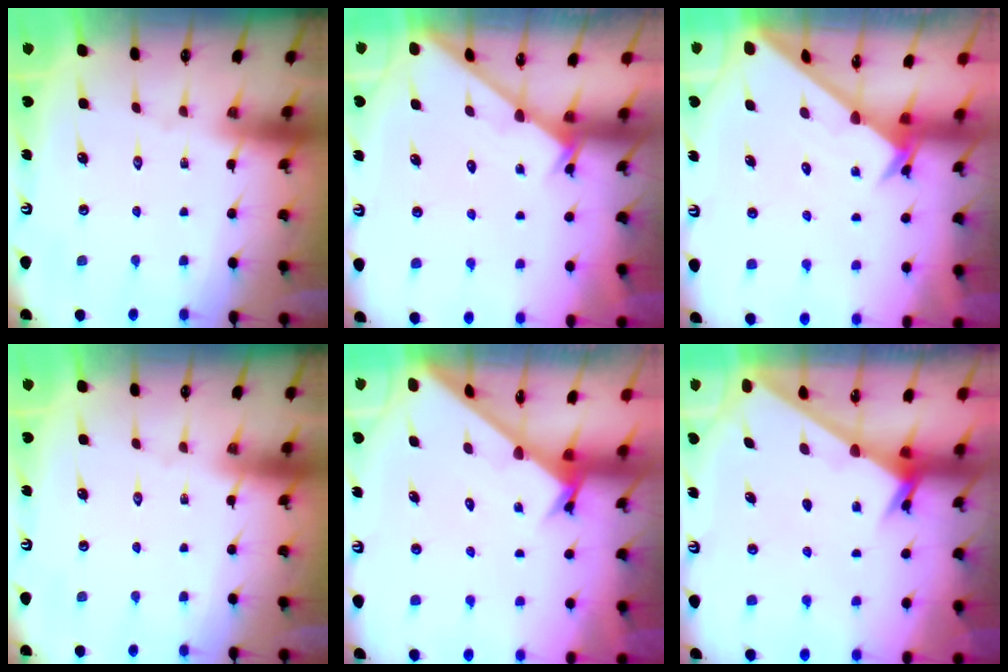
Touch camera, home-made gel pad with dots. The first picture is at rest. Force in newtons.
{"total": 2.3, "press": 2.3, "slide": 0.2}
{"total": 2.0, "press": 2.0, "slide": 0.1}
{"total": 0.0}
{"total": 2.5, "press": 2.5, "slide": 0.1}
{"total": 2.2, "press": 2.2, "slide": 0.2}